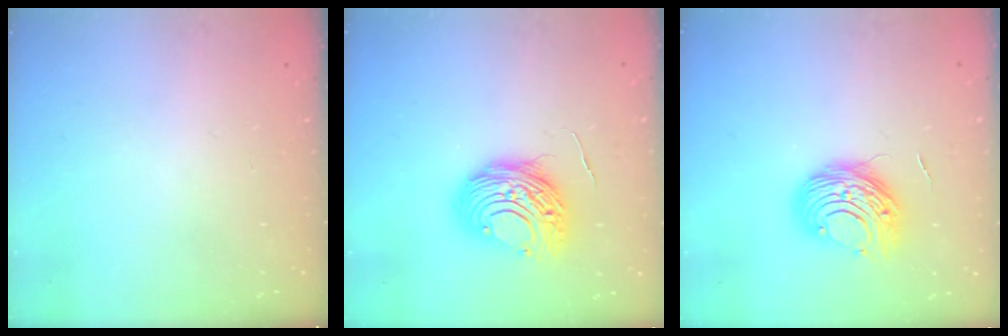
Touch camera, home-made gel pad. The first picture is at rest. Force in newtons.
{"total": 12.0, "press": 12.0, "slide": 0.9}
{"total": 9.6, "press": 9.5, "slide": 1.2}